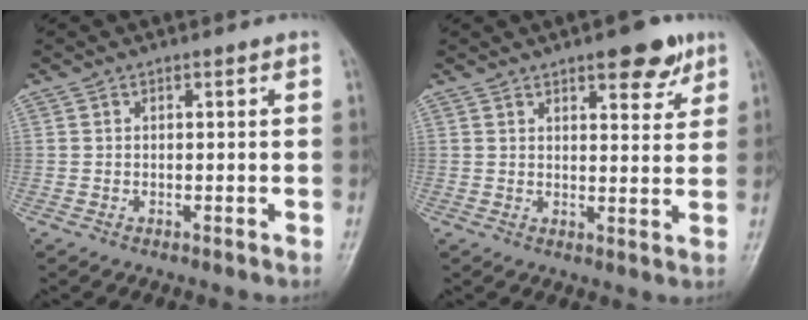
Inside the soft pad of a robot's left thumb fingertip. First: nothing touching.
{"total": 7.7, "force": [4.8, 3.0, 5.2], "torque": [-0.044, -0.023, 0.061]}